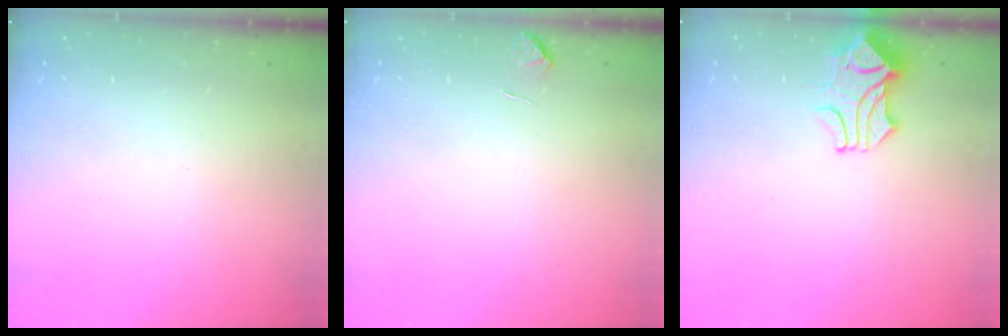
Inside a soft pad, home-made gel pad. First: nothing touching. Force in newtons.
{"total": 0.8, "press": 0.4, "slide": 0.7}
{"total": 1.6, "press": 1.2, "slide": 1.0}